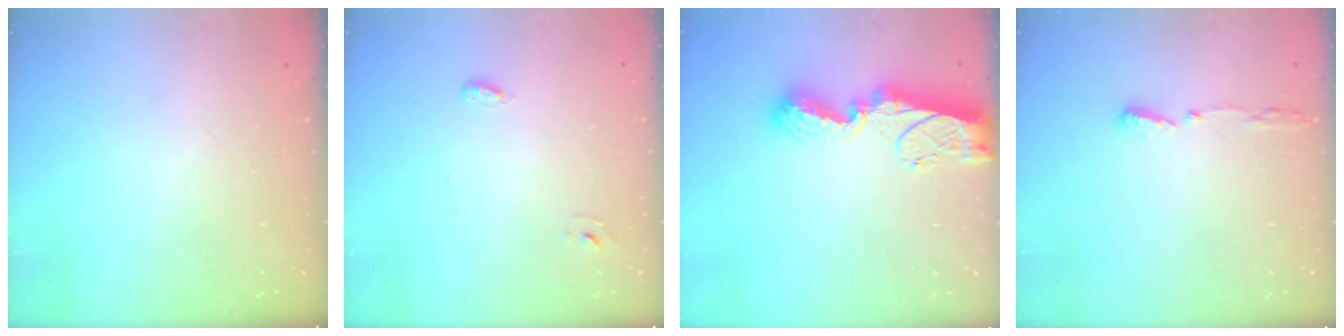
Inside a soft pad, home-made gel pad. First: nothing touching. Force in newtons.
{"total": 2.6, "press": 2.5, "slide": 0.6}
{"total": 11.3, "press": 11.2, "slide": 1.0}
{"total": 4.9, "press": 4.8, "slide": 1.2}